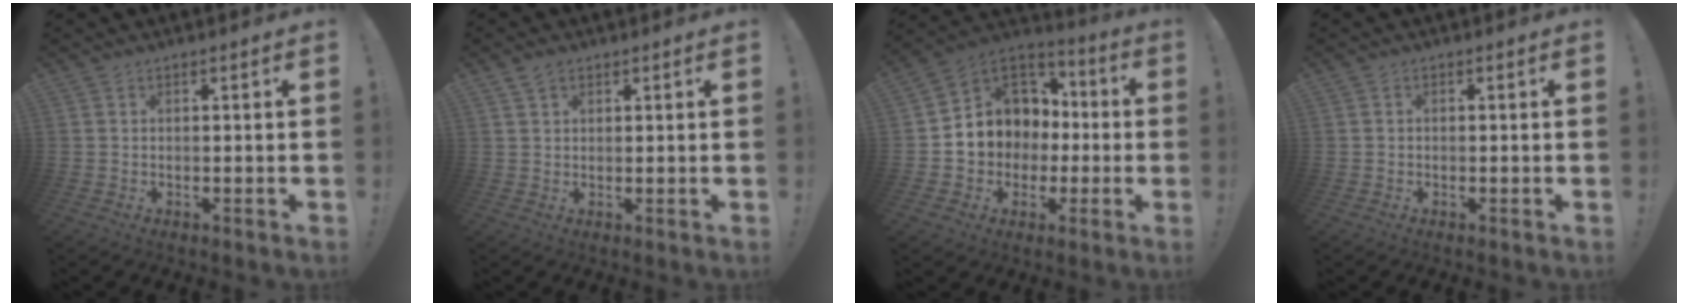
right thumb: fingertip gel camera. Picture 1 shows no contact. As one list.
[{"total": 2.5, "force": [1.8, 1.5, 0.9], "torque": [-0.005, -0.008, 0.032]}, {"total": 9.9, "force": [0.5, 9.5, 2.9], "torque": [-0.034, -0.009, 0.029]}, {"total": 0.5, "force": [-0.4, 0.2, 0.2], "torque": [-0.005, 0.001, -0.006]}]